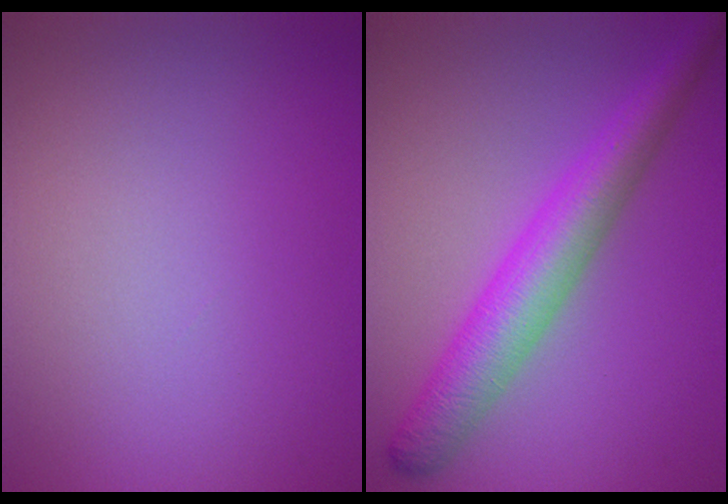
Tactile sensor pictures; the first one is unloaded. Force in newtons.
{"total": 5.6, "press": 5.6, "slide": 0.1}